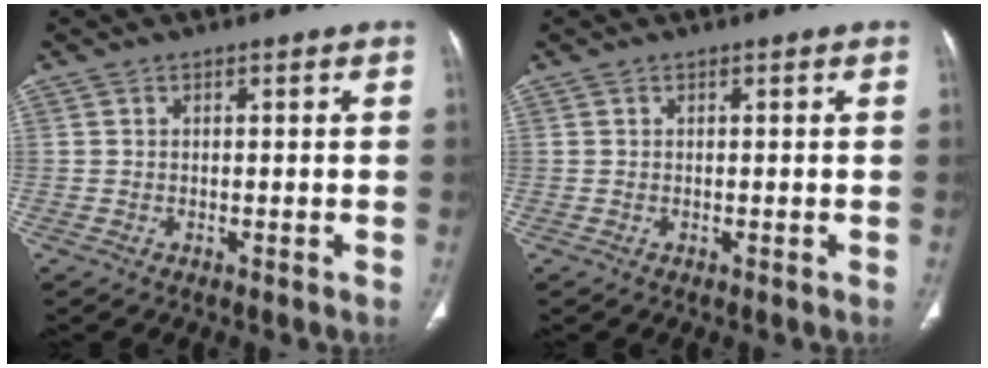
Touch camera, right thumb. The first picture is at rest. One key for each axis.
{"total": 0.0}